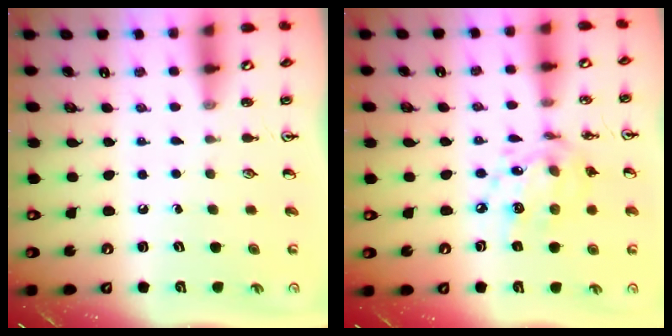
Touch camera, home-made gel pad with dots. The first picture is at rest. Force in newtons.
{"total": 12.8, "press": 12.8, "slide": 0.8}